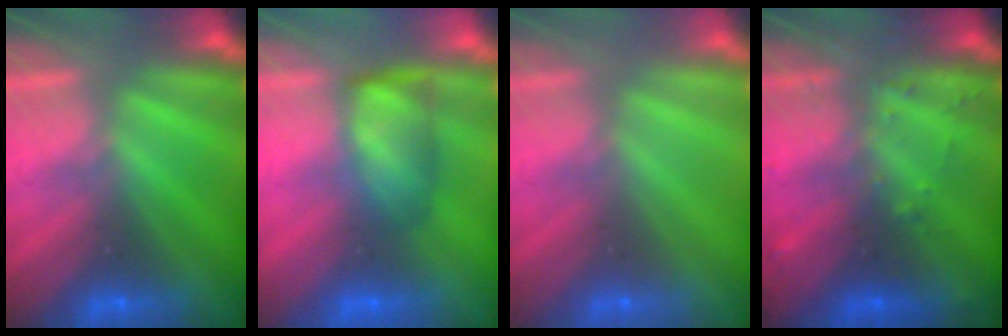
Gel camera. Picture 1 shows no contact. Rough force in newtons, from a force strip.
{"total": 4.8}
{"total": 3.3}
{"total": 2.9}